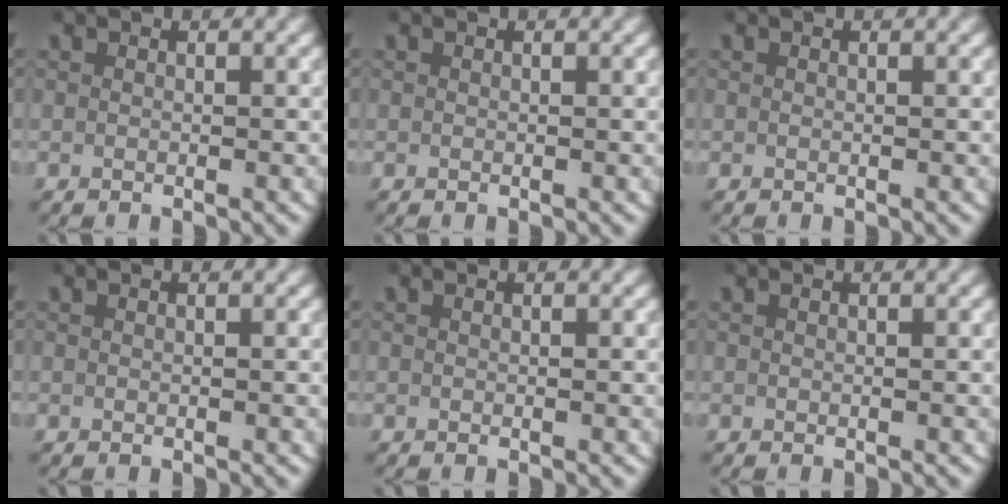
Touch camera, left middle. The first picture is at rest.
{"total": 0.0}
{"total": 0.0}
{"total": 0.0}
{"total": 0.0}
{"total": 0.0}